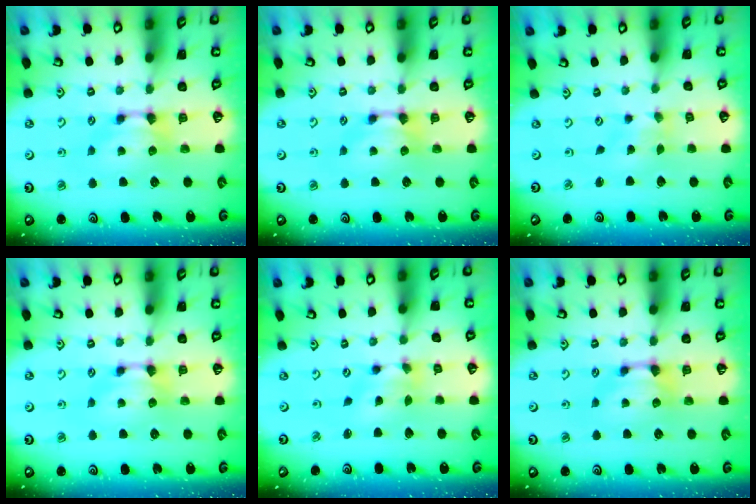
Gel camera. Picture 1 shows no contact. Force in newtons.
{"total": 0.0}
{"total": 3.5, "press": 3.4, "slide": 0.9}
{"total": 0.0}
{"total": 2.9, "press": 2.4, "slide": 1.6}
{"total": 1.2, "press": 0.9, "slide": 0.9}